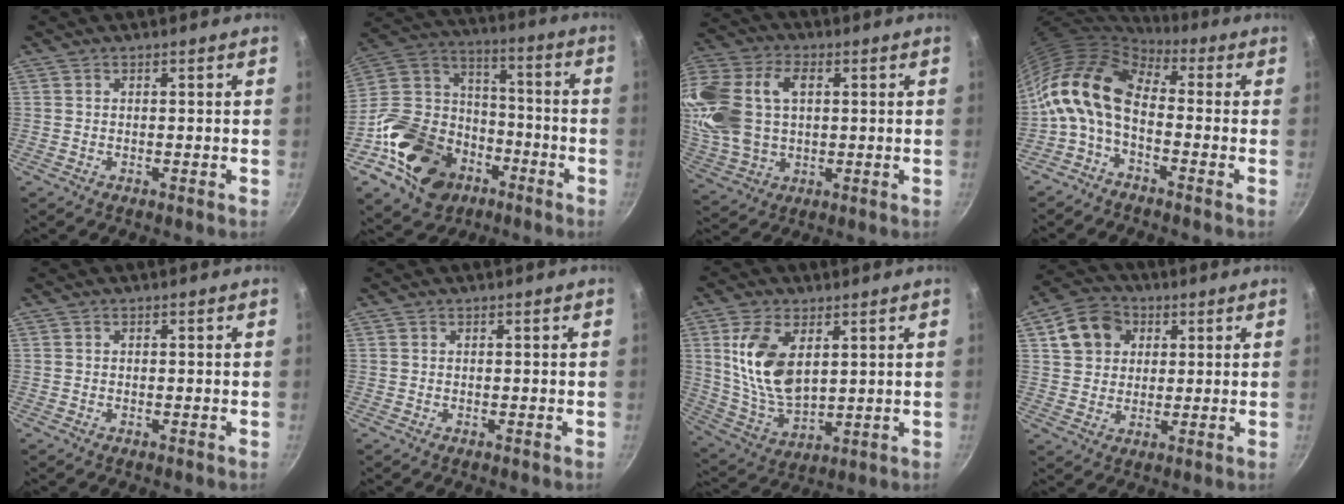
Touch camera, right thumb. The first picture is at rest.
{"total": 24.1, "force": [-10.7, 17.6, 12.4], "torque": [-0.196, 0.072, -0.176]}
{"total": 22.4, "force": [4.3, 15.4, 15.7], "torque": [-0.350, 0.020, 0.084]}
{"total": 12.6, "force": [-1.9, 7.4, 9.9], "torque": [-0.180, 0.030, -0.054]}
{"total": 0.0}
{"total": 0.0}
{"total": 14.3, "force": [3.9, 8.1, 11.1], "torque": [-0.203, -0.026, 0.087]}
{"total": 9.9, "force": [3.4, 8.2, 4.5], "torque": [-0.053, 0.010, 0.051]}